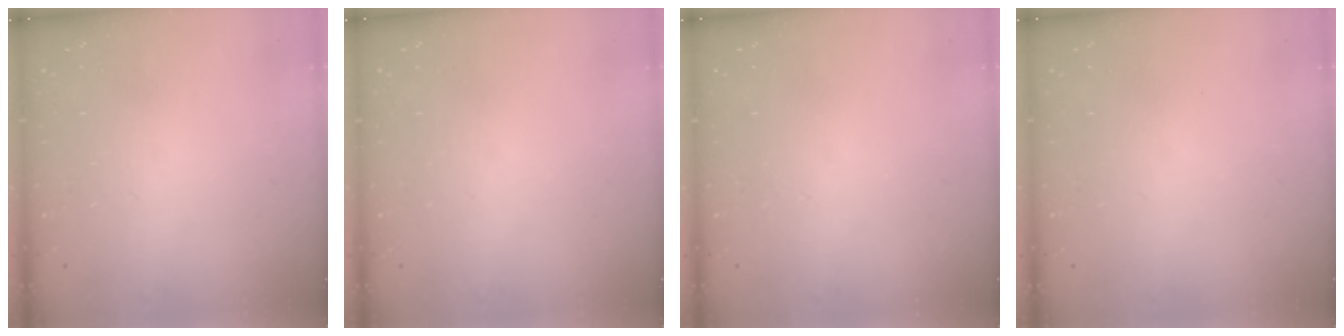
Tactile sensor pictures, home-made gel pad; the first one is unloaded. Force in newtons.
{"total": 0.0}
{"total": 0.0}
{"total": 0.0}